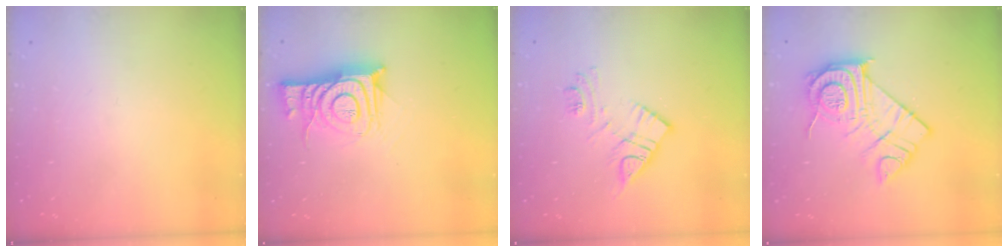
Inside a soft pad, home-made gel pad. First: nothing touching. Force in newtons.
{"total": 12.1, "press": 12.0, "slide": 1.2}
{"total": 10.7, "press": 10.6, "slide": 0.7}
{"total": 16.1, "press": 16.0, "slide": 1.4}